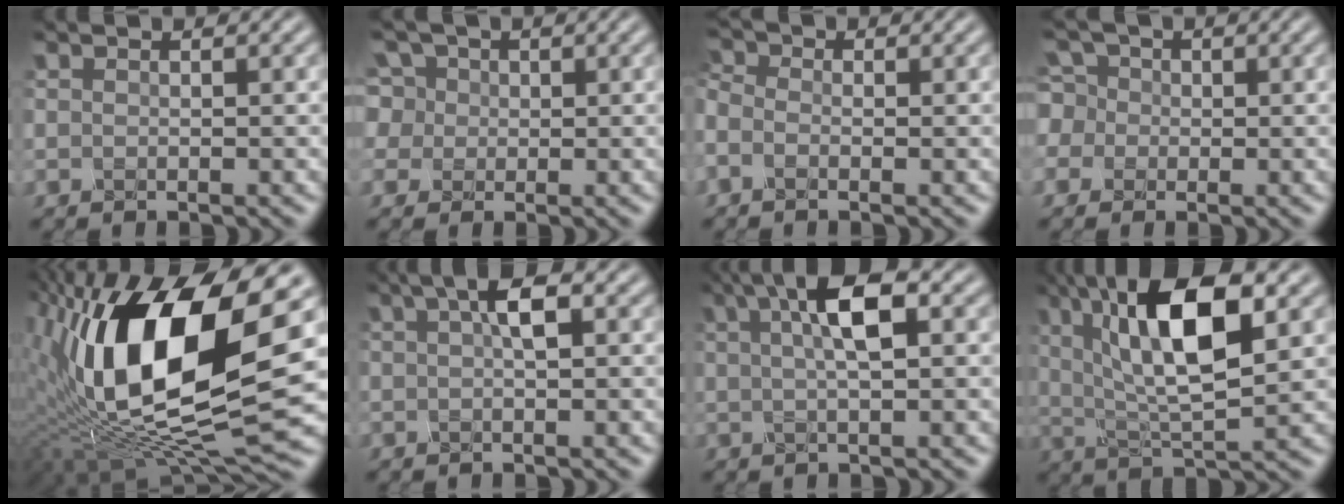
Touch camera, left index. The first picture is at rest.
{"total": 3.4, "force": [0.6, 3.2, 0.9], "torque": [-0.055, 0.026, -0.001]}
{"total": 1.7, "force": [-0.7, 1.2, 1.1], "torque": [-0.065, 0.004, -0.012]}
{"total": 2.7, "force": [-0.5, 2.6, 0.2], "torque": [-0.039, 0.016, -0.003]}
{"total": 14.6, "force": [3.5, 6.6, 12.5], "torque": [-0.252, 0.004, 0.066]}
{"total": 2.3, "force": [0.7, -0.1, 2.2], "torque": [-0.047, 0.011, 0.022]}
{"total": 4.4, "force": [1.5, 0.4, 4.1], "torque": [-0.066, 0.016, 0.033]}
{"total": 9.7, "force": [3.8, 2.5, 8.6], "torque": [-0.154, 0.013, 0.077]}